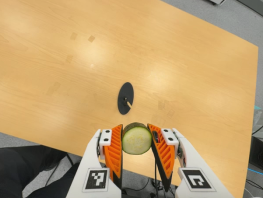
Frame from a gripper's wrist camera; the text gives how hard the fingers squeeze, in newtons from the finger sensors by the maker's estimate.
{"total": 11.0, "left": 10.4, "right": 11.6}